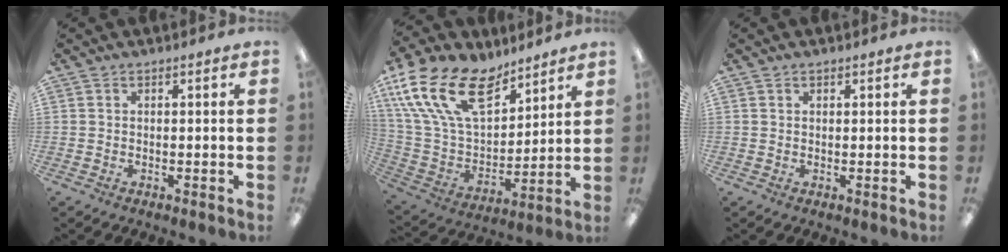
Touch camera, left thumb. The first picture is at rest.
{"total": 22.2, "force": [12.8, 12.0, 13.5], "torque": [-0.288, -0.065, 0.236]}
{"total": 0.6, "force": [0.4, 0.4, 0.3], "torque": [0.000, -0.001, 0.006]}